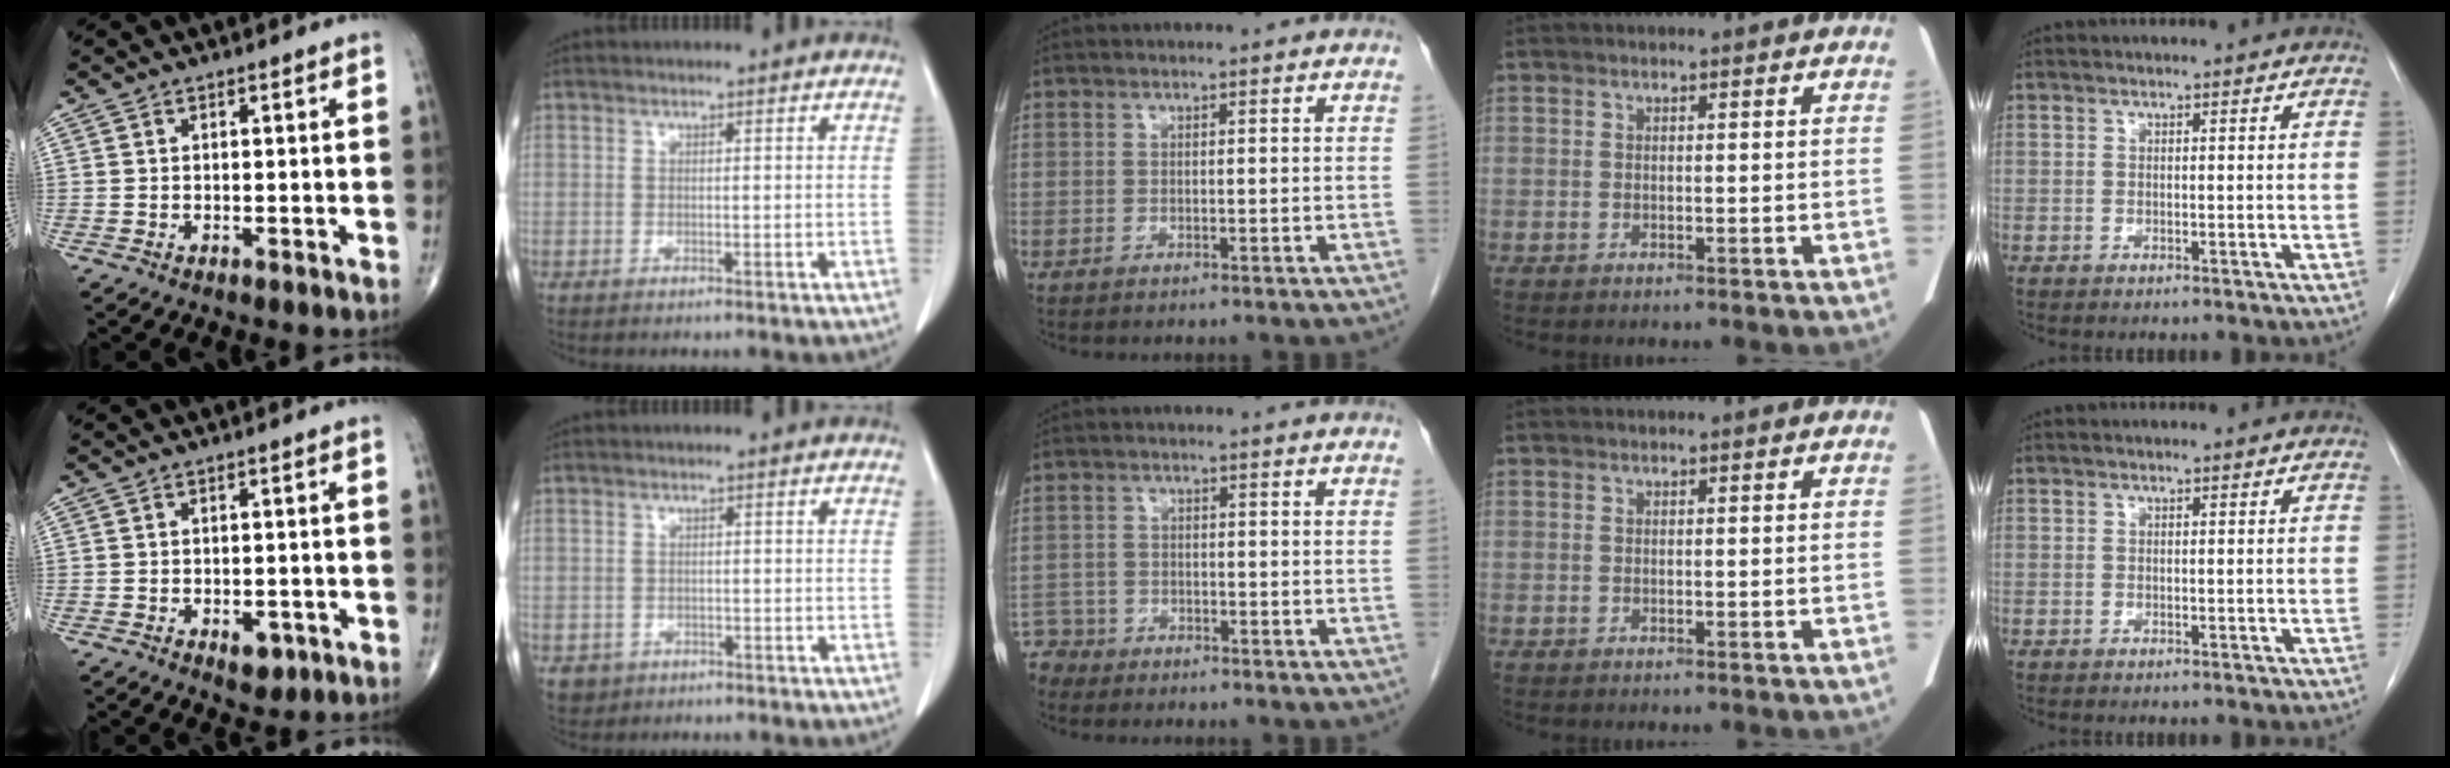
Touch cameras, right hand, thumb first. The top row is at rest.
{"thumb": {"total": 3.1, "force": [-1.3, 1.8, 2.2], "torque": [-0.020, 0.001, -0.011]}, "index": {"total": 2.2, "force": [-1.0, 2.0, 0.3], "torque": [-0.006, 0.004, -0.009]}, "middle": {"total": 3.7, "force": [-3.3, 1.4, -0.9], "torque": [0.019, 0.000, -0.066]}}